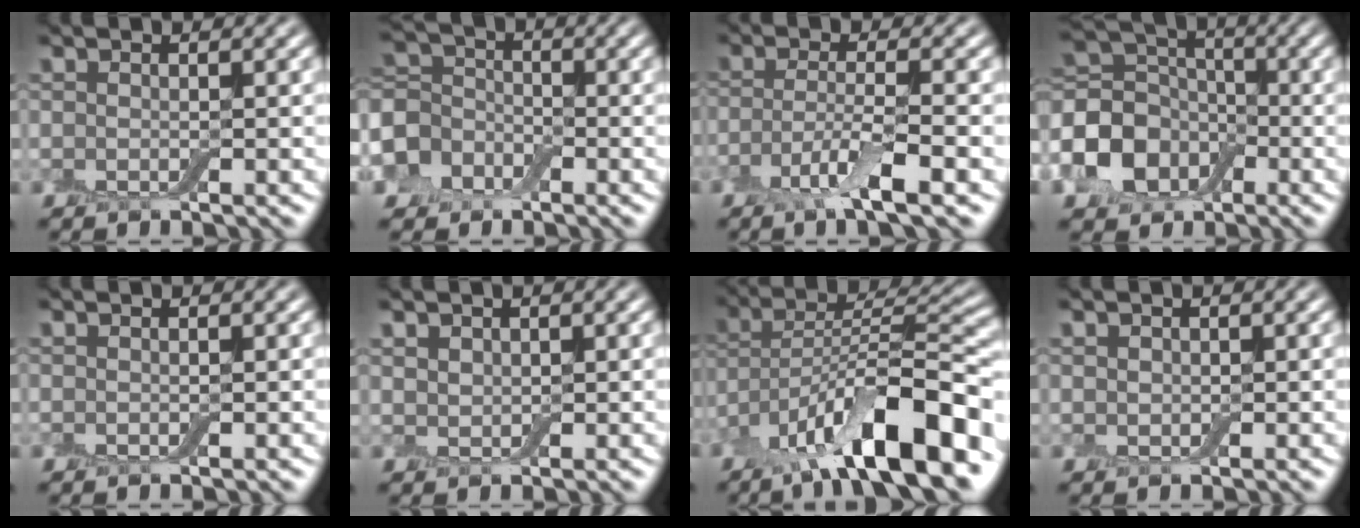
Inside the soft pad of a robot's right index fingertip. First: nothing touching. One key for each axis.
{"total": 5.2, "fx": -2.2, "fy": 4.1, "fz": 2.2, "tx": -0.050, "ty": 0.003, "tz": -0.058}
{"total": 4.1, "fx": -2.0, "fy": 0.7, "fz": 3.6, "tx": -0.072, "ty": -0.006, "tz": -0.046}
{"total": 8.6, "fx": -3.0, "fy": 6.5, "fz": 4.8, "tx": -0.106, "ty": -0.001, "tz": -0.077}
{"total": 0.0}
{"total": 1.3, "fx": 0.8, "fy": 0.9, "fz": 0.3, "tx": -0.007, "ty": 0.000, "tz": 0.016}
{"total": 12.8, "fx": -7.3, "fy": 3.7, "fz": 9.9, "tx": -0.151, "ty": 0.014, "tz": -0.133}
{"total": 0.8, "fx": 0.3, "fy": 0.7, "fz": 0.2, "tx": -0.002, "ty": 0.000, "tz": 0.005}